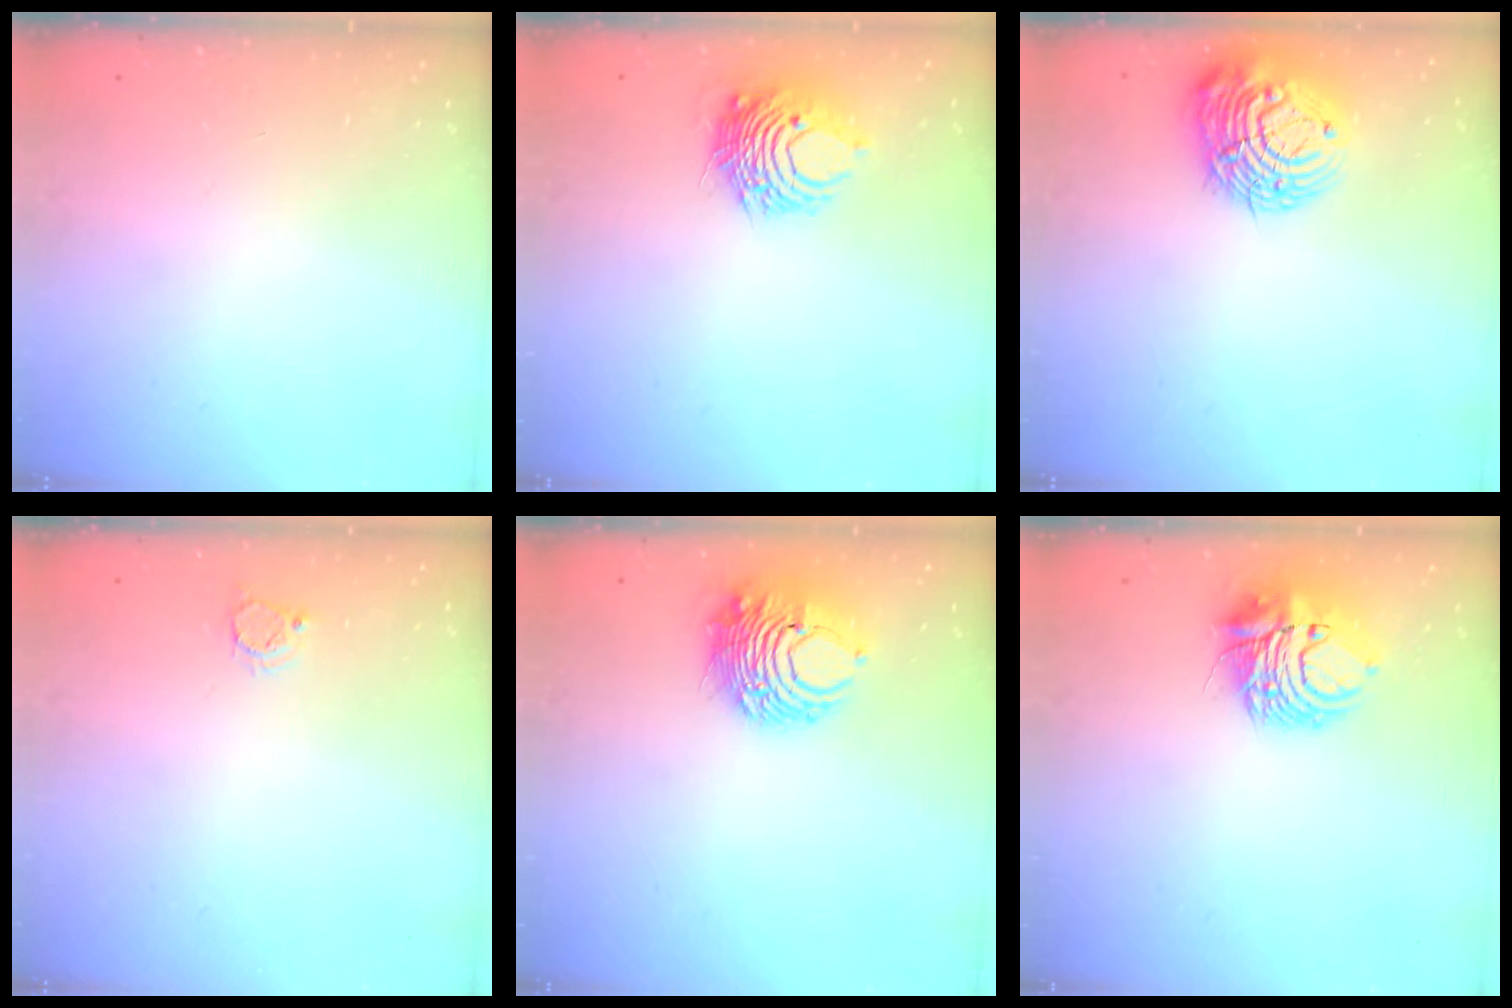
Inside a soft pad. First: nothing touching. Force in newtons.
{"total": 8.3, "press": 8.2, "slide": 0.3}
{"total": 14.8, "press": 14.7, "slide": 1.5}
{"total": 3.1, "press": 3.1, "slide": 0.4}
{"total": 9.2, "press": 9.2, "slide": 0.2}
{"total": 10.4, "press": 10.3, "slide": 1.6}